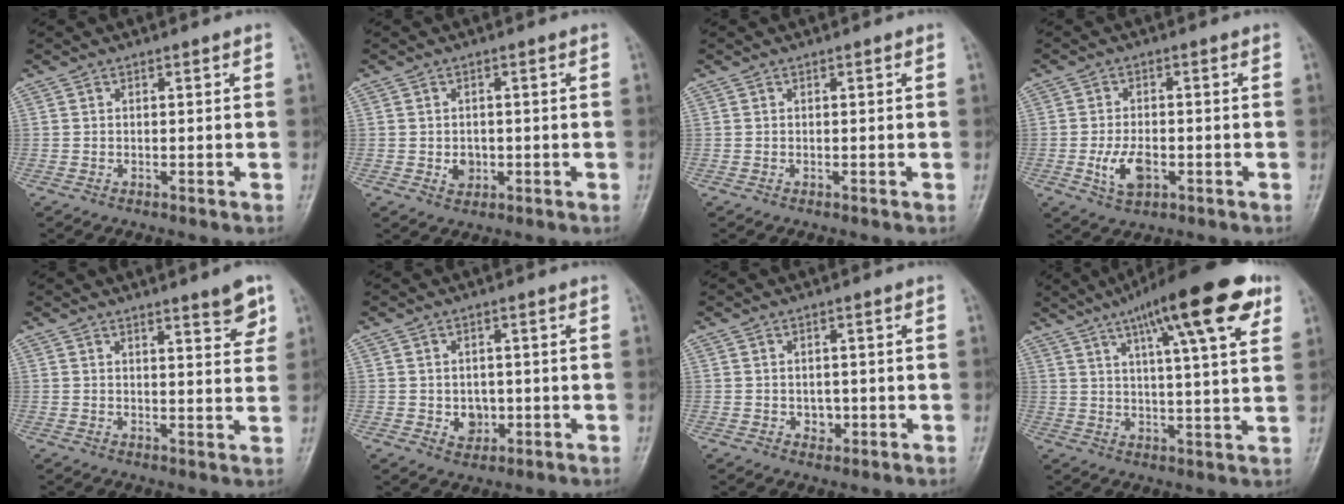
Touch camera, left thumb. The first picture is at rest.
{"total": 2.7, "force": [-0.5, 2.2, 1.4], "torque": [-0.011, 0.002, -0.002]}
{"total": 0.0}
{"total": 5.8, "force": [-1.6, 3.3, 4.5], "torque": [-0.084, 0.003, -0.026]}
{"total": 5.2, "force": [3.5, 1.0, 3.8], "torque": [-0.040, -0.023, 0.045]}
{"total": 3.7, "force": [-0.4, 3.0, 2.0], "torque": [-0.013, 0.001, 0.002]}
{"total": 2.1, "force": [-0.3, 1.8, 1.1], "torque": [-0.006, 0.002, 0.000]}
{"total": 18.4, "force": [9.5, 4.0, 15.2], "torque": [-0.213, -0.012, 0.138]}